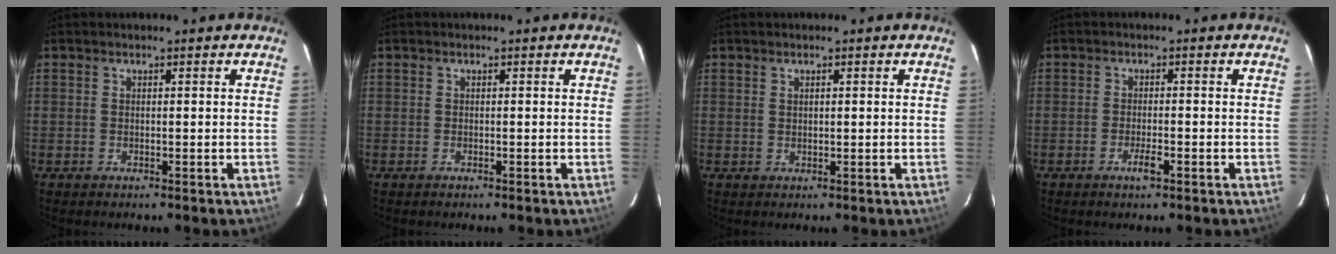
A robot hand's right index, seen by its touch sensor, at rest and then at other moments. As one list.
[{"total": 0.0}, {"total": 0.9, "force": [0.4, 0.5, 0.6], "torque": [-0.010, 0.004, 0.009]}, {"total": 2.4, "force": [-1.4, 0.5, 1.9], "torque": [-0.042, -0.002, -0.028]}]